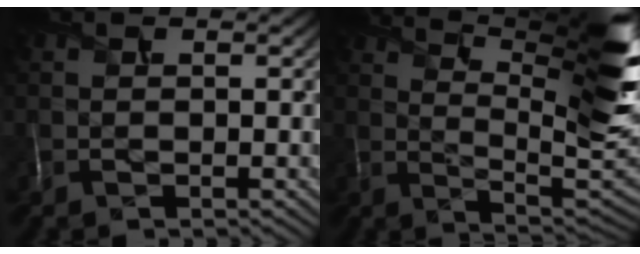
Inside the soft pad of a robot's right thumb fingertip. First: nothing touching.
{"total": 16.1, "force": [9.2, 4.0, 12.6], "torque": [-0.195, 0.011, 0.144]}